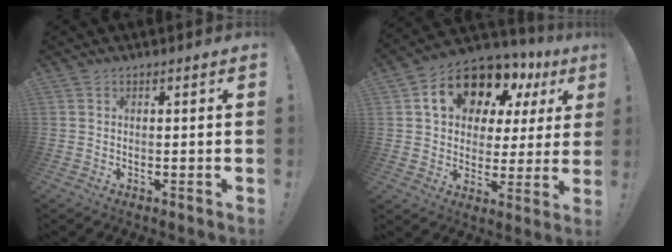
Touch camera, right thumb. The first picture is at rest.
{"total": 16.2, "force": [9.1, 10.0, 8.9], "torque": [-0.138, -0.051, 0.168]}